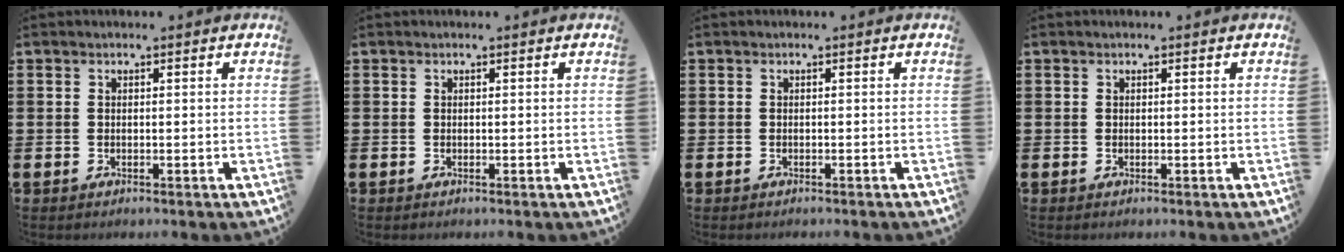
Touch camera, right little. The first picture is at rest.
{"total": 0.0}
{"total": 0.0}
{"total": 0.0}